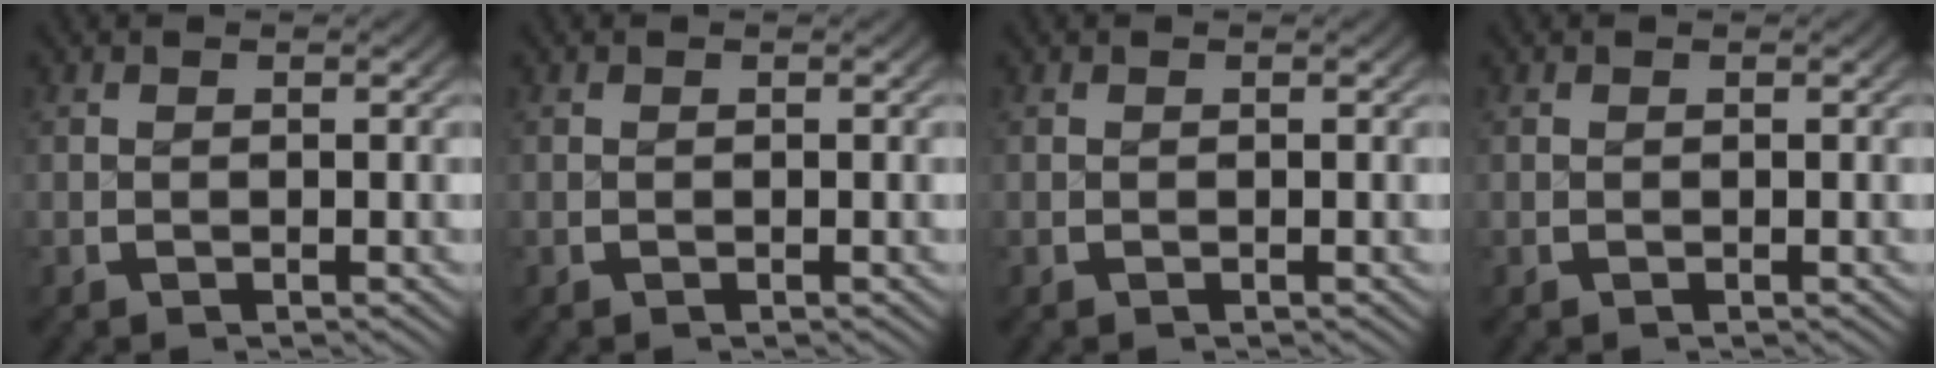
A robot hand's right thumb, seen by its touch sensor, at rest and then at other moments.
{"total": 0.0}
{"total": 0.0}
{"total": 0.0}